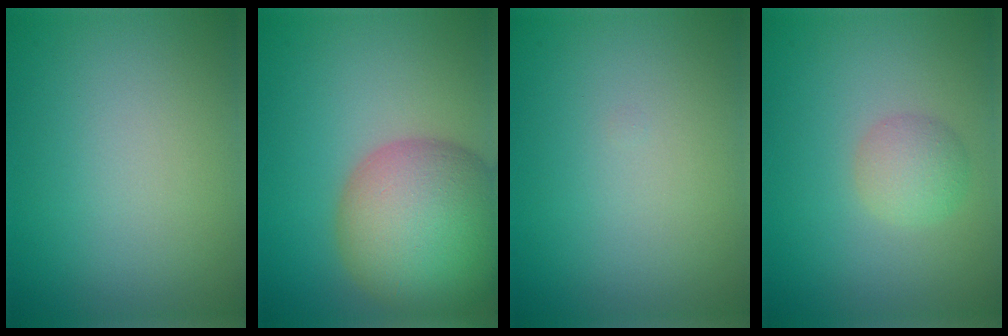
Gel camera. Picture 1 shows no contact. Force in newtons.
{"total": 11.8, "press": 11.8, "slide": 0.7}
{"total": 0.0}
{"total": 2.3, "press": 2.3, "slide": 0.0}